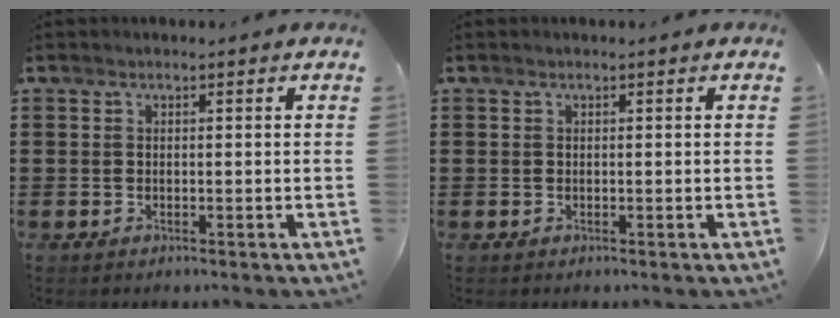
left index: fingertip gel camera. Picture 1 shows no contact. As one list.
[{"total": 0.0}]